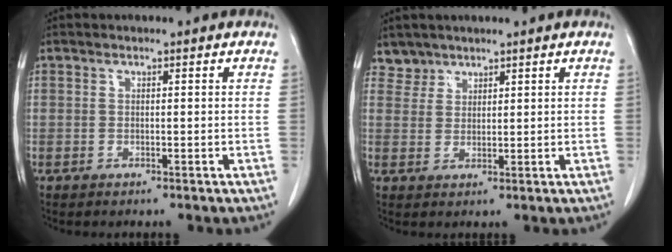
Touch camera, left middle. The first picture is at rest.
{"total": 2.4, "force": [2.1, 1.1, -0.6], "torque": [0.017, 0.006, 0.039]}